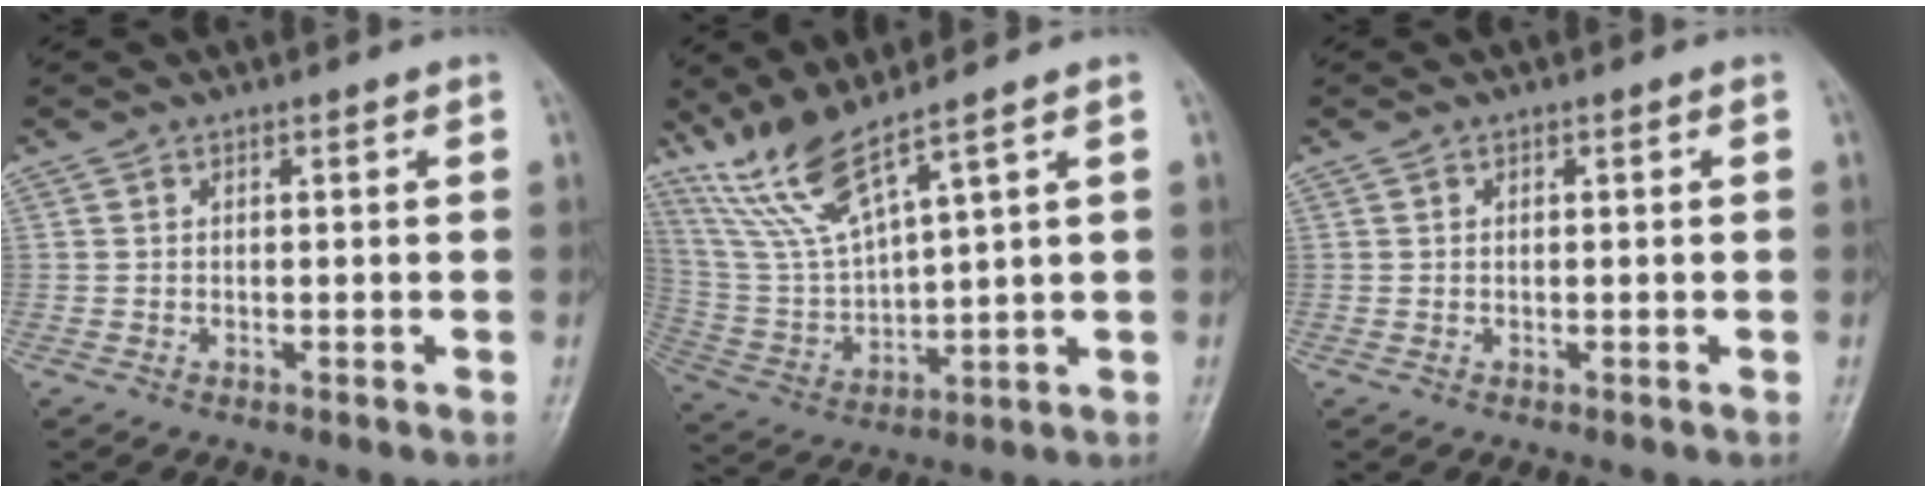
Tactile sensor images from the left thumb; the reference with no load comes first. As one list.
[{"total": 9.9, "force": [7.7, 0.4, 6.2], "torque": [-0.136, -0.047, 0.175]}, {"total": 0.0}]